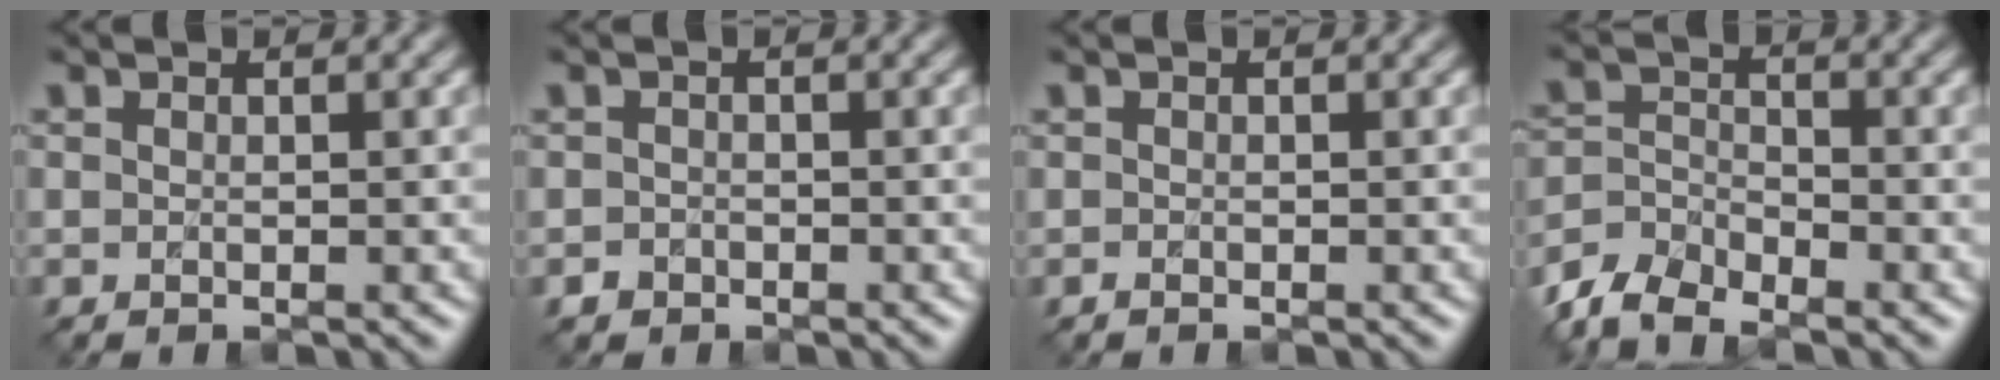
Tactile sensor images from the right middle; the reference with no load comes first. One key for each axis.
{"total": 0.8, "fx": -0.4, "fy": 0.2, "fz": -0.6, "tx": 0.010, "ty": 0.008, "tz": -0.007}
{"total": 0.5, "fx": -0.1, "fy": -0.3, "fz": -0.4, "tx": 0.004, "ty": 0.005, "tz": -0.001}
{"total": 5.0, "fx": -4.4, "fy": 1.7, "fz": 1.6, "tx": -0.038, "ty": 0.002, "tz": -0.097}